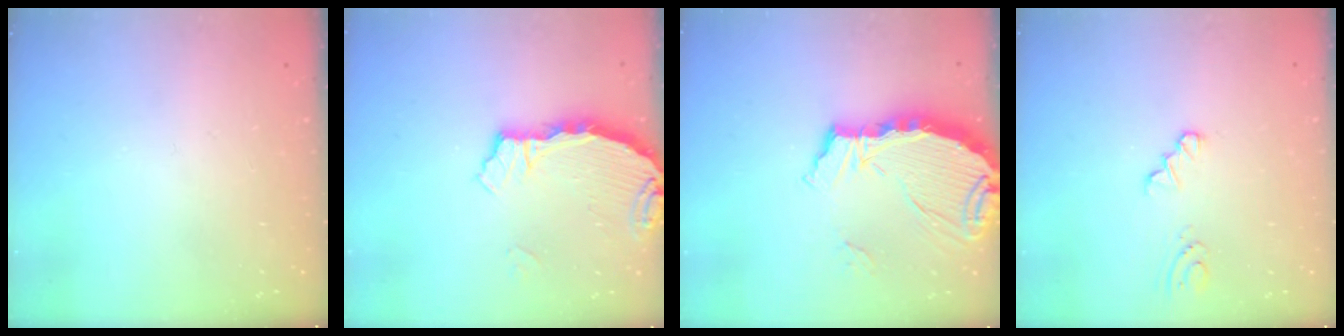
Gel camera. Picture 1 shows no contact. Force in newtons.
{"total": 3.3, "press": 3.3, "slide": 0.4}
{"total": 8.7, "press": 8.7, "slide": 0.6}
{"total": 0.7, "press": 0.7, "slide": 0.1}